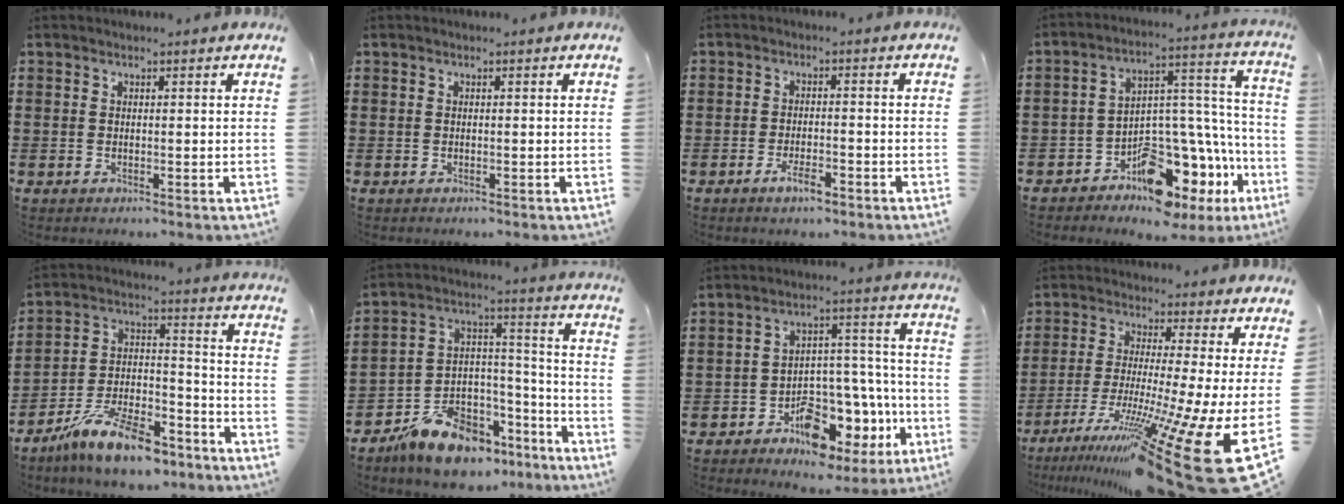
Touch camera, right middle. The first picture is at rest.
{"total": 0.0}
{"total": 3.4, "force": [-2.2, 1.1, 2.4], "torque": [-0.046, 0.003, -0.043]}
{"total": 9.2, "force": [-7.2, 4.0, 4.0], "torque": [-0.064, 0.002, -0.134]}
{"total": 12.5, "force": [-10.0, 3.2, 6.8], "torque": [-0.127, 0.035, -0.191]}
{"total": 11.3, "force": [-9.0, 5.6, 3.9], "torque": [-0.079, 0.042, -0.166]}
{"total": 8.5, "force": [-5.4, 5.1, 4.1], "torque": [-0.068, 0.017, -0.091]}
{"total": 16.3, "force": [-8.8, 1.7, 13.6], "torque": [-0.213, -0.004, -0.146]}